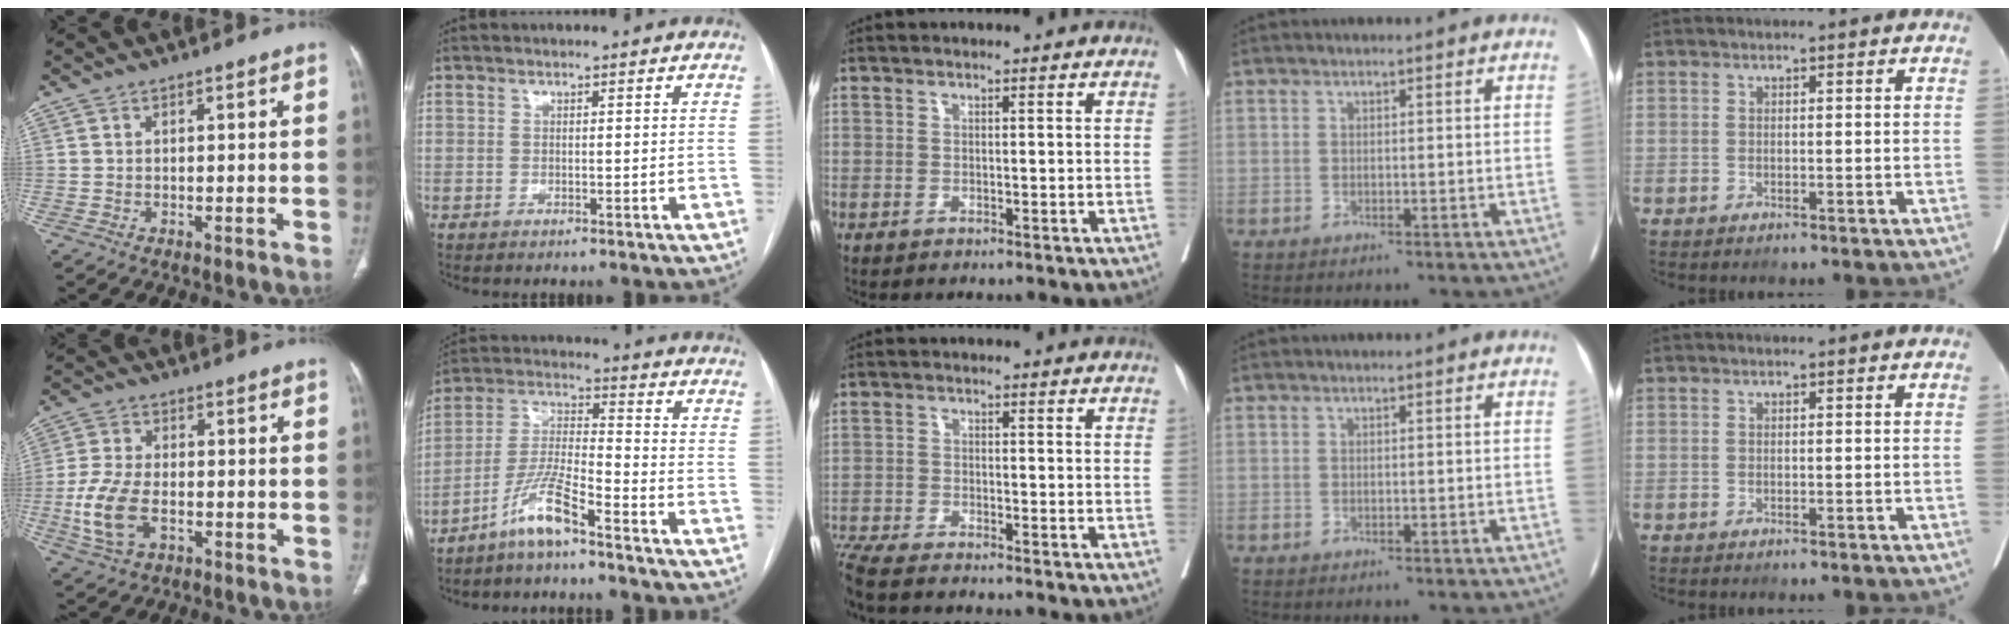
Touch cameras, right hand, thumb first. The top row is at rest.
{"thumb": {"total": 9.7, "force": [-2.7, 5.5, 7.5], "torque": [-0.168, 0.006, -0.051]}, "index": {"total": 8.4, "force": [-6.0, 0.5, 5.9], "torque": [-0.131, -0.011, -0.122]}, "middle": {"total": 9.1, "force": [-8.2, 0.3, 3.9], "torque": [-0.063, -0.018, -0.140]}}